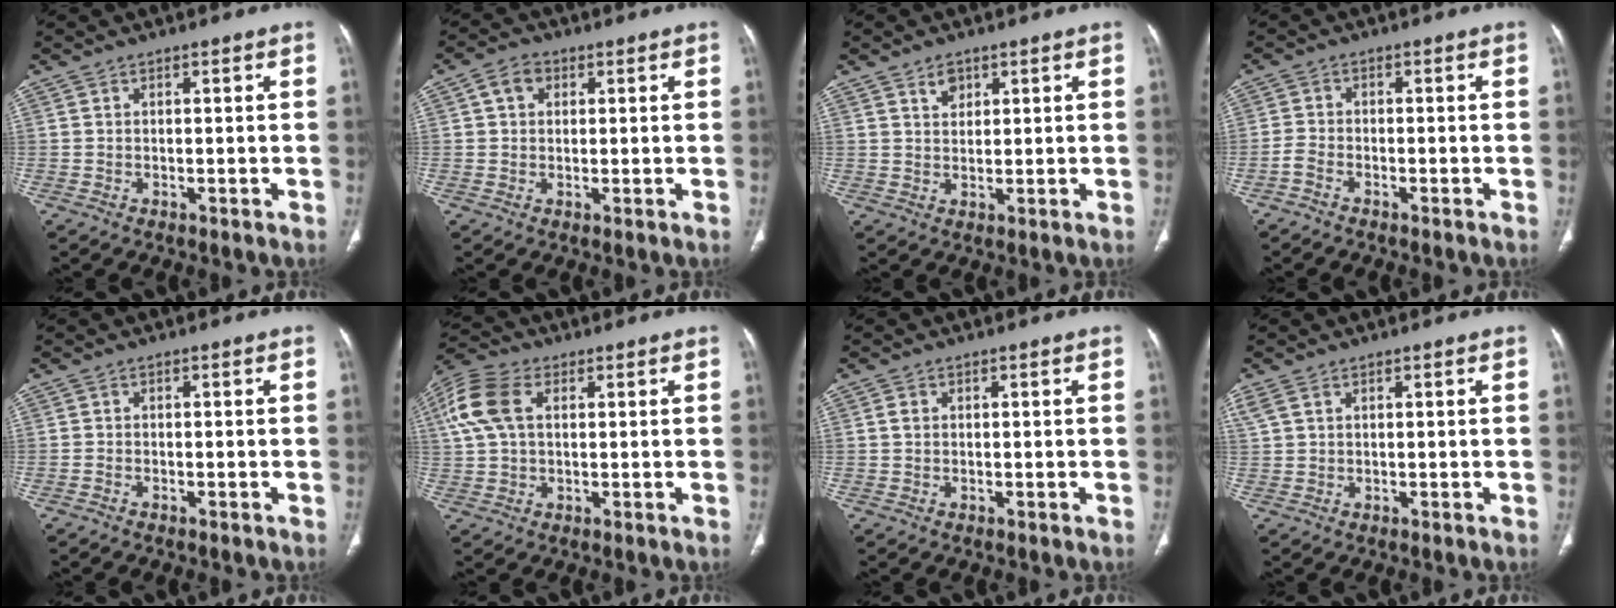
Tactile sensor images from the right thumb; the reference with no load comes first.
{"total": 4.1, "force": [1.4, 3.1, 2.2], "torque": [-0.025, 0.005, 0.024]}
{"total": 2.7, "force": [1.7, 1.8, 1.2], "torque": [-0.006, -0.013, 0.032]}
{"total": 2.1, "force": [-1.6, 0.9, 1.0], "torque": [-0.029, 0.014, -0.033]}
{"total": 0.6, "force": [-0.6, 0.2, 0.1], "torque": [-0.008, 0.004, -0.012]}
{"total": 10.8, "force": [3.0, 6.7, 7.9], "torque": [-0.187, 0.026, 0.056]}
{"total": 1.1, "force": [0.2, 0.9, 0.7], "torque": [-0.011, 0.002, 0.004]}
{"total": 2.2, "force": [1.2, 1.2, 1.5], "torque": [-0.054, 0.016, 0.035]}